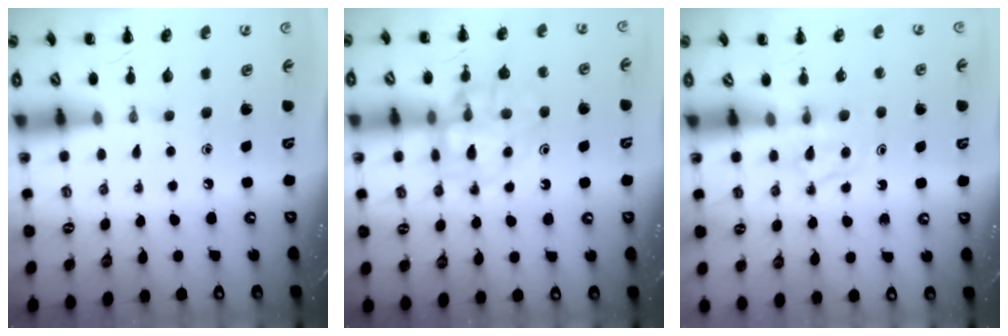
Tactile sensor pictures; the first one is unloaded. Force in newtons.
{"total": 13.9, "press": 13.7, "slide": 2.5}
{"total": 5.1, "press": 4.9, "slide": 1.5}